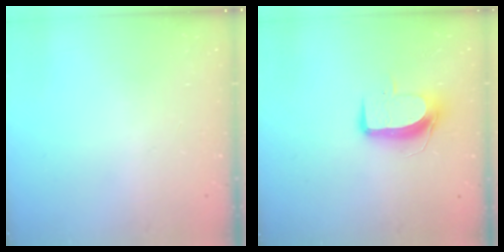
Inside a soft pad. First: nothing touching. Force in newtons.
{"total": 9.5, "press": 9.5, "slide": 0.8}